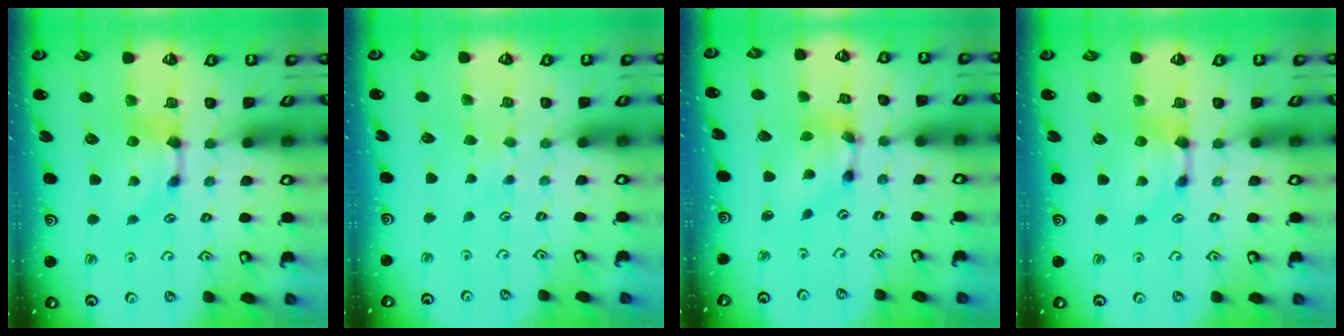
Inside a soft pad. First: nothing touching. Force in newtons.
{"total": 2.8, "press": 2.7, "slide": 0.4}
{"total": 5.3, "press": 4.9, "slide": 2.1}
{"total": 0.0}